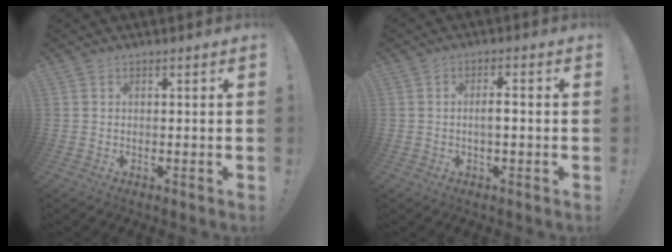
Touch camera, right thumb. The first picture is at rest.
{"total": 3.5, "force": [-0.7, 0.9, 3.3], "torque": [-0.058, 0.006, -0.014]}